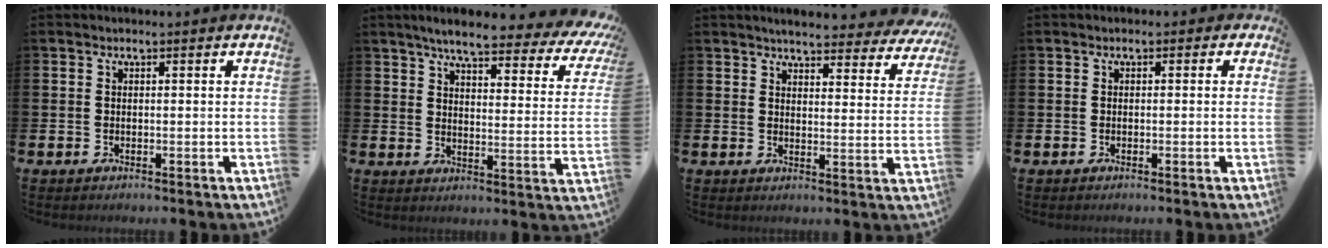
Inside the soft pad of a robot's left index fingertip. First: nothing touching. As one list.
[{"total": 6.4, "force": [5.4, 1.1, 3.3], "torque": [-0.074, -0.040, 0.082]}, {"total": 4.7, "force": [4.5, 0.6, 1.1], "torque": [-0.030, -0.032, 0.076]}, {"total": 0.8, "force": [-0.4, 0.6, 0.3], "torque": [-0.003, 0.005, -0.010]}]